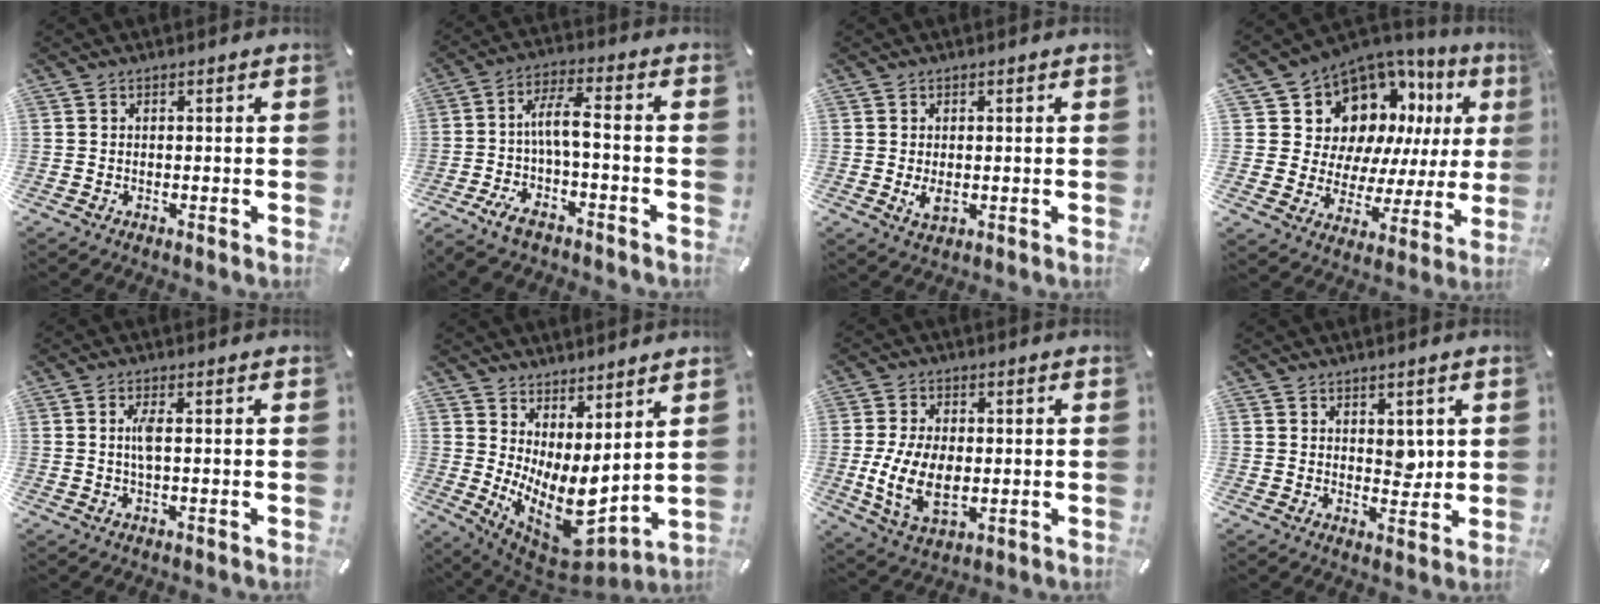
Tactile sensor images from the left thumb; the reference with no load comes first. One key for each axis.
{"total": 9.2, "fx": -2.2, "fy": 2.8, "fz": 8.5, "tx": -0.174, "ty": -0.004, "tz": -0.046}
{"total": 3.0, "fx": -0.2, "fy": 1.9, "fz": 2.3, "tx": -0.050, "ty": -0.007, "tz": -0.007}
{"total": 13.2, "fx": 7.6, "fy": 9.6, "fz": 5.0, "tx": -0.086, "ty": -0.084, "tz": 0.144}
{"total": 3.5, "fx": 0.2, "fy": 0.8, "fz": 3.4, "tx": -0.067, "ty": -0.001, "tz": 0.002}
{"total": 11.4, "fx": 1.3, "fy": 6.5, "fz": 9.4, "tx": -0.153, "ty": -0.060, "tz": 0.038}
{"total": 11.7, "fx": -1.3, "fy": 7.3, "fz": 9.1, "tx": -0.189, "ty": -0.002, "tz": -0.019}
{"total": 4.3, "fx": 1.6, "fy": 3.0, "fz": 2.7, "tx": -0.016, "ty": -0.015, "tz": 0.022}